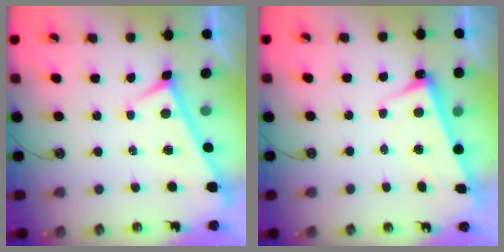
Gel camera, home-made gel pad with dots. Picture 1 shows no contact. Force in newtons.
{"total": 3.3, "press": 3.2, "slide": 0.9}